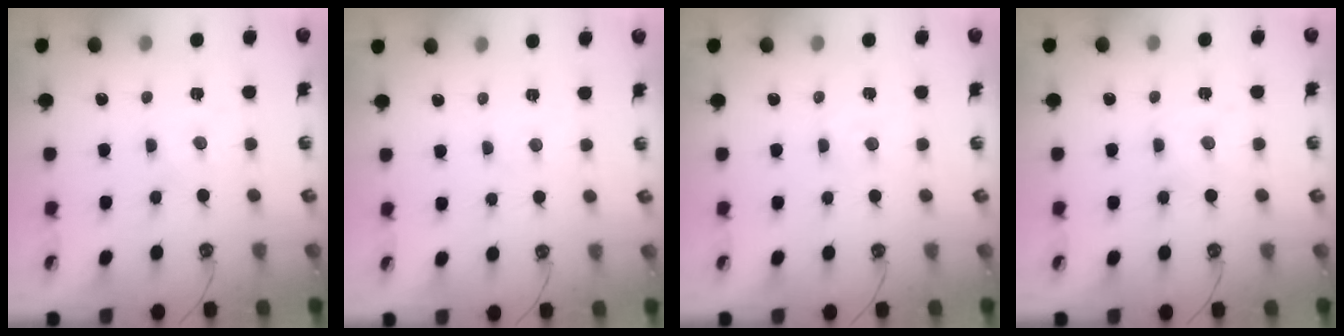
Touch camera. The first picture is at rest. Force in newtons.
{"total": 4.4, "press": 4.3, "slide": 0.5}
{"total": 2.2, "press": 2.2, "slide": 0.3}
{"total": 1.0, "press": 1.0, "slide": 0.2}